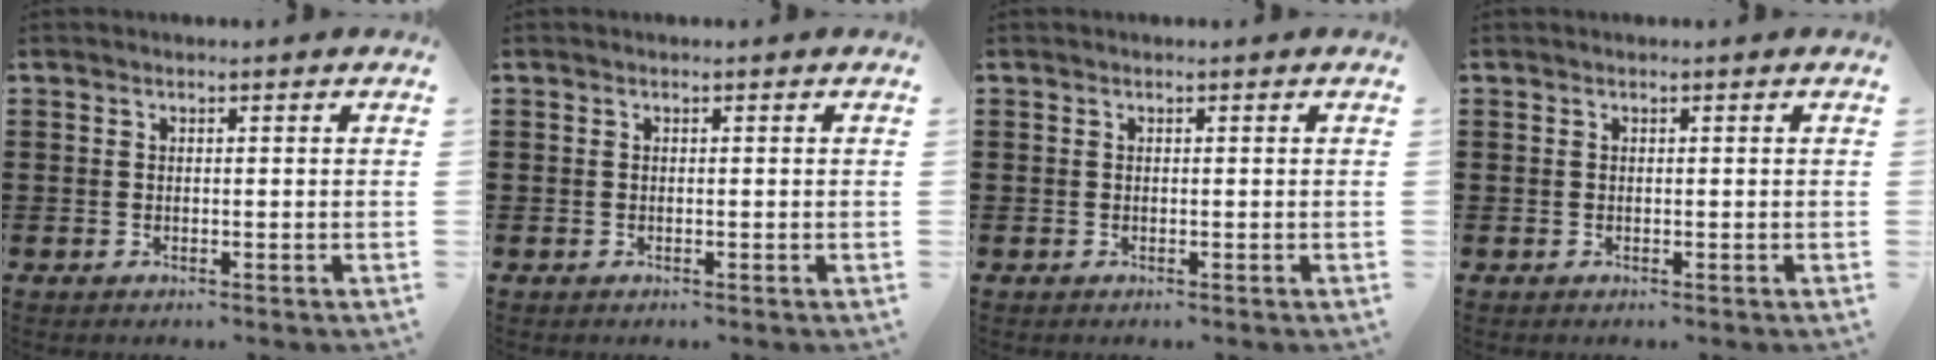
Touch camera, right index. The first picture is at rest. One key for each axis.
{"total": 0.0}
{"total": 0.0}
{"total": 0.0}